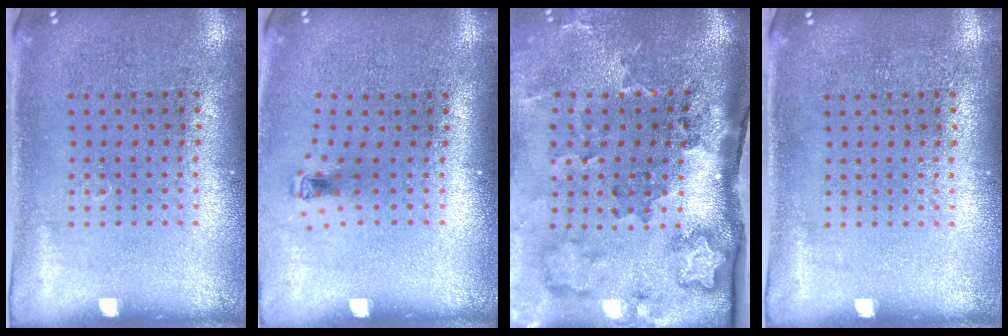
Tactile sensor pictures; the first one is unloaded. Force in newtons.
{"total": 0.6, "press": 0.3, "slide": 0.5}
{"total": 3.8, "press": 2.5, "slide": 2.9}
{"total": 0.0}